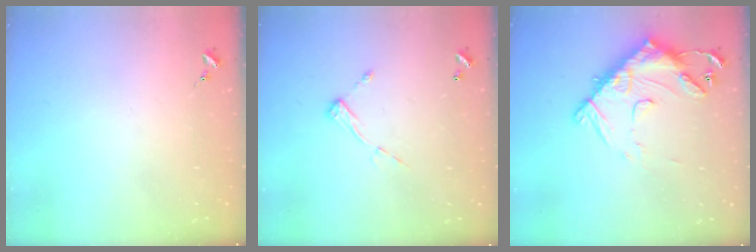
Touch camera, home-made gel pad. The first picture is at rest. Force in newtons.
{"total": 6.9, "press": 6.9, "slide": 0.4}
{"total": 15.5, "press": 15.4, "slide": 1.5}